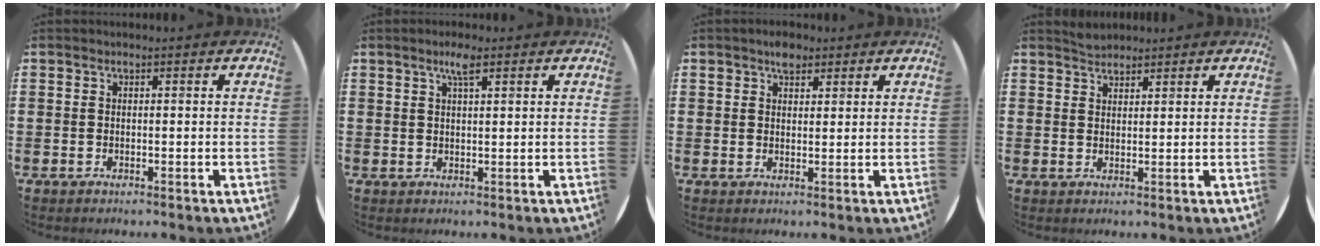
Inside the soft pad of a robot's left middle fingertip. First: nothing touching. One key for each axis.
{"total": 2.7, "fx": 1.9, "fy": 0.4, "fz": 2.0, "tx": -0.041, "ty": 0.006, "tz": 0.032}
{"total": 2.5, "fx": 2.0, "fy": 1.3, "fz": 0.8, "tx": -0.003, "ty": -0.002, "tz": 0.034}
{"total": 2.0, "fx": 1.9, "fy": 0.4, "fz": -0.1, "tx": -0.003, "ty": 0.003, "tz": 0.038}